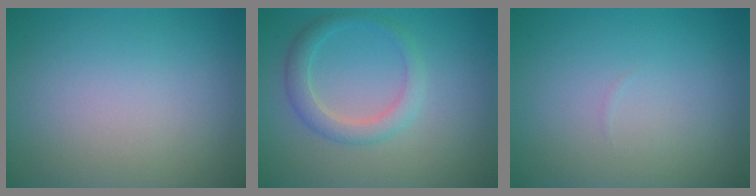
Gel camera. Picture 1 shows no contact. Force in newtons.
{"total": 2.5, "press": 2.5, "slide": 0.1}
{"total": 0.0}